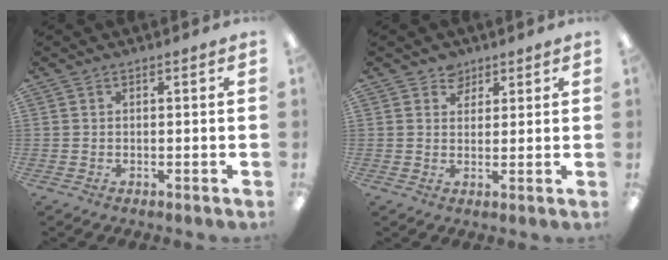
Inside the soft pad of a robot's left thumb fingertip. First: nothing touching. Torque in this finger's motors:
{"motor_torque": [0.38, 0.17, 0.35, -0.18, 0.00]}